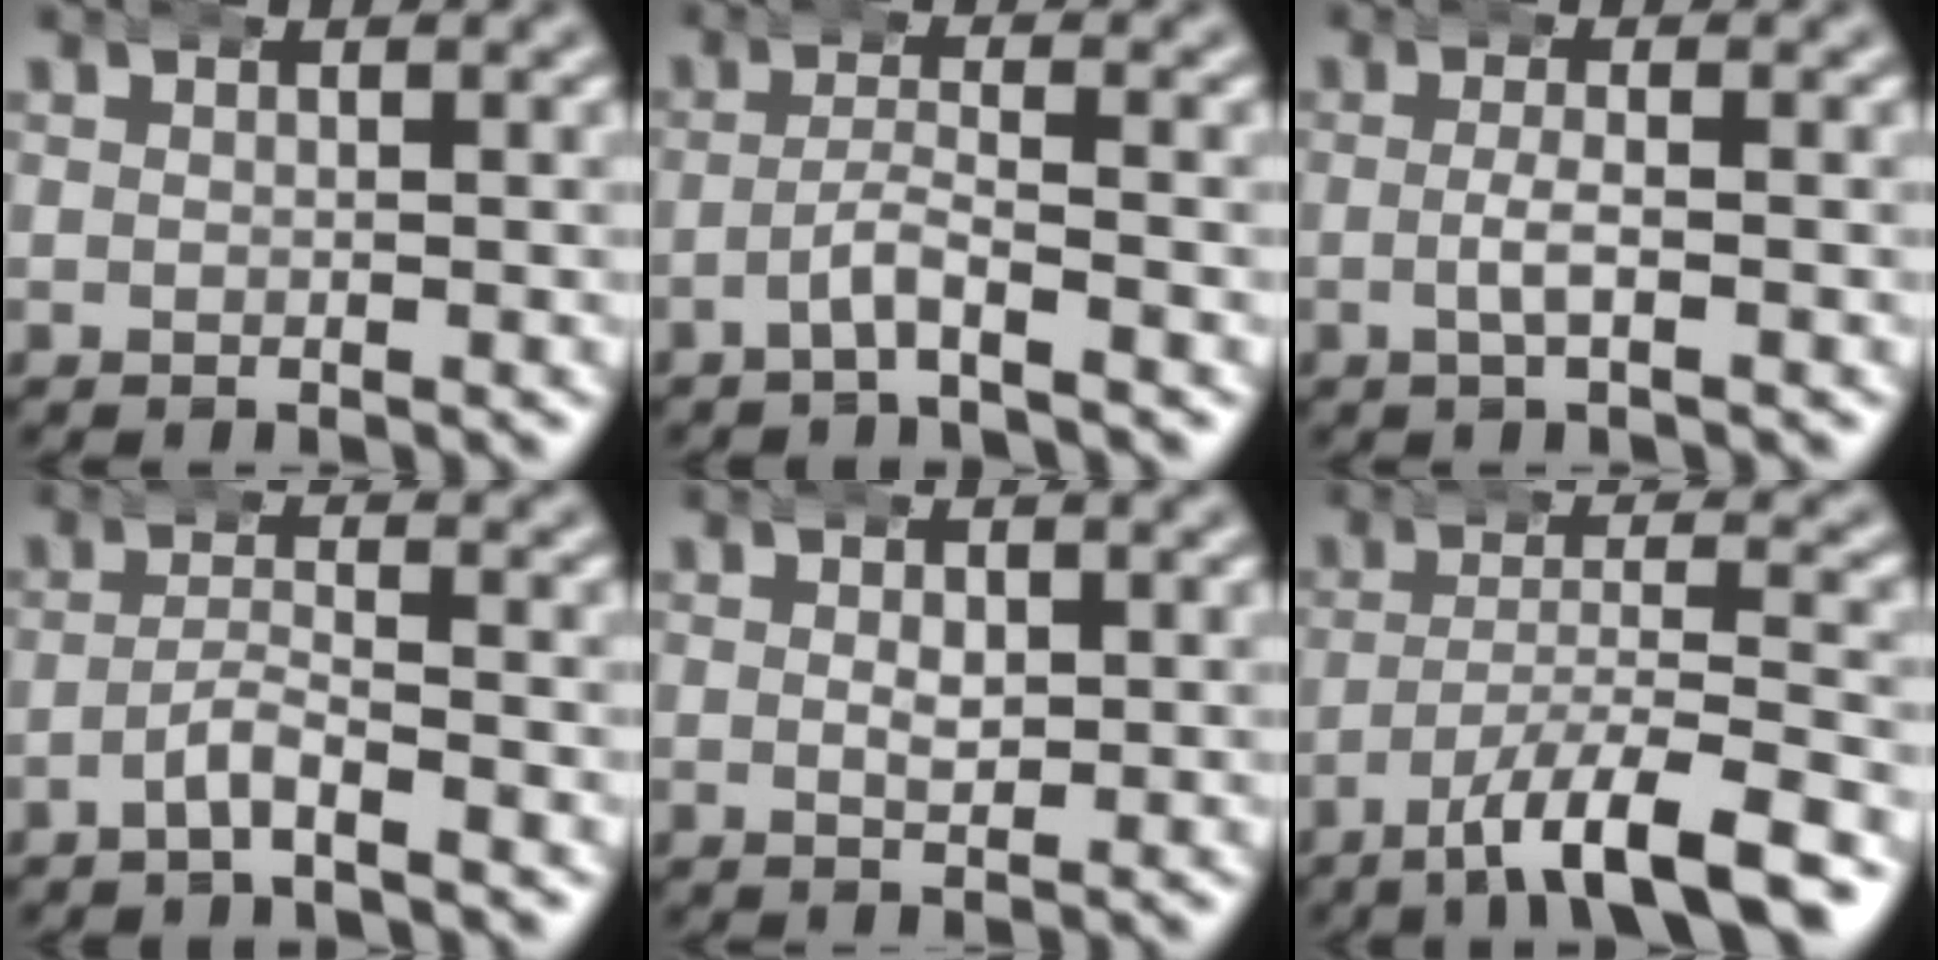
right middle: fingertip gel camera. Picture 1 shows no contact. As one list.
[{"total": 2.4, "force": [-2.0, -0.2, 1.4], "torque": [-0.019, 0.006, -0.040]}, {"total": 1.9, "force": [-0.7, 0.1, 1.7], "torque": [-0.029, 0.000, -0.014]}, {"total": 2.3, "force": [-1.9, 0.1, 1.3], "torque": [-0.017, 0.006, -0.041]}, {"total": 1.9, "force": [0.0, 1.2, 1.5], "torque": [-0.019, -0.003, -0.002]}, {"total": 6.5, "force": [-4.4, 1.1, 4.7], "torque": [-0.085, -0.007, -0.070]}]